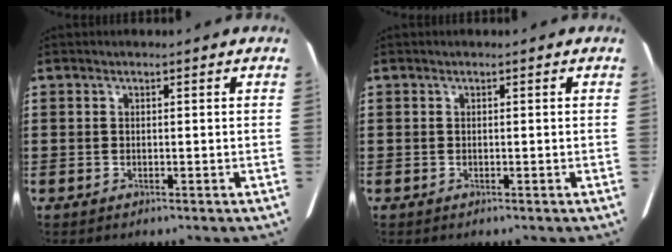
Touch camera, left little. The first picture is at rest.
{"total": 0.0}